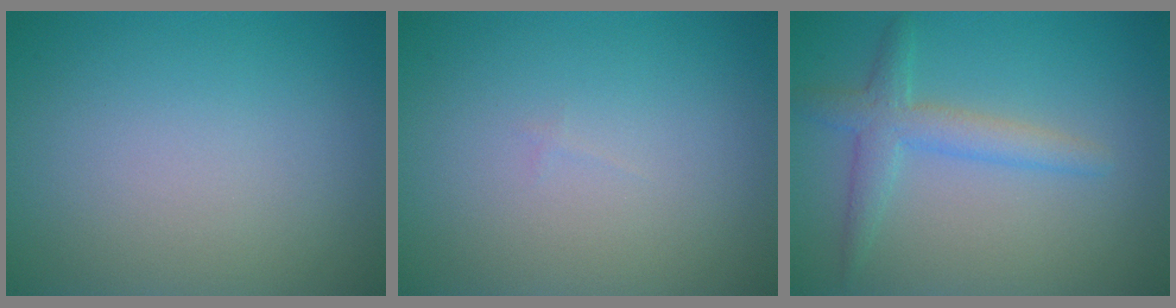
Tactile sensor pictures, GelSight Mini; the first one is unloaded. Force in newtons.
{"total": 0.0}
{"total": 3.0, "press": 3.0, "slide": 0.0}